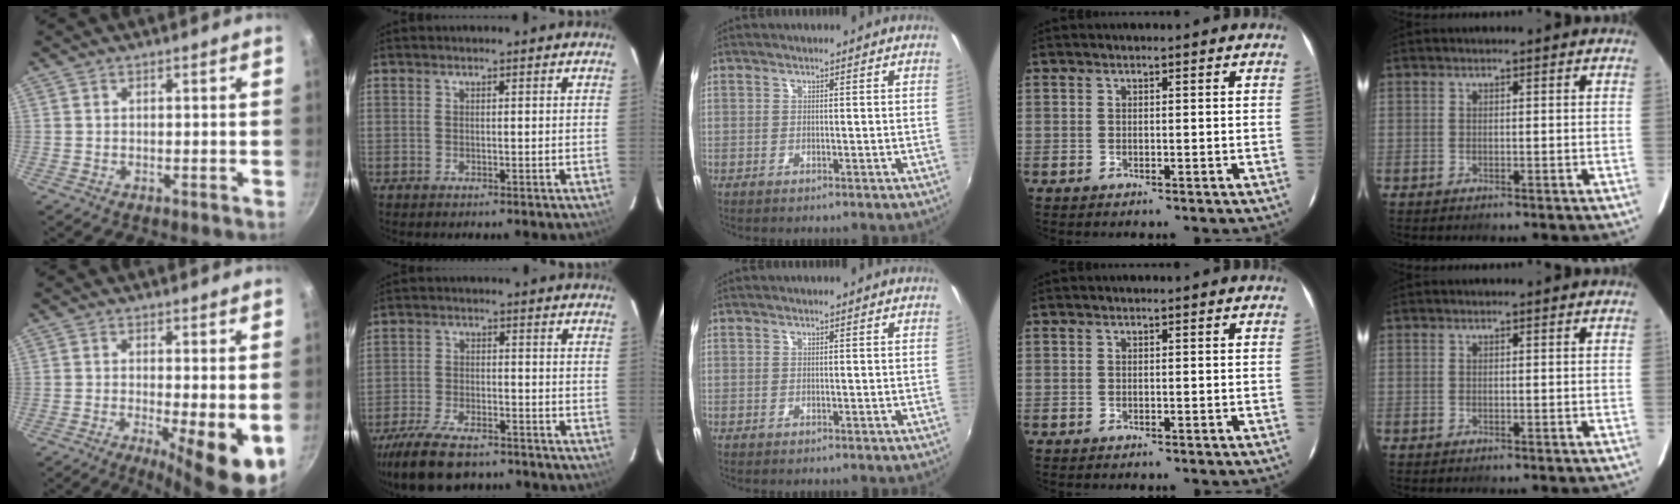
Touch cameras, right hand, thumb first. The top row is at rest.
{"thumb": {"total": 9.1, "force": [-1.8, 1.9, 8.7], "torque": [-0.125, -0.010, -0.021]}, "index": {"total": 14.7, "force": [-11.8, 5.3, 7.1], "torque": [-0.163, -0.023, -0.197]}}